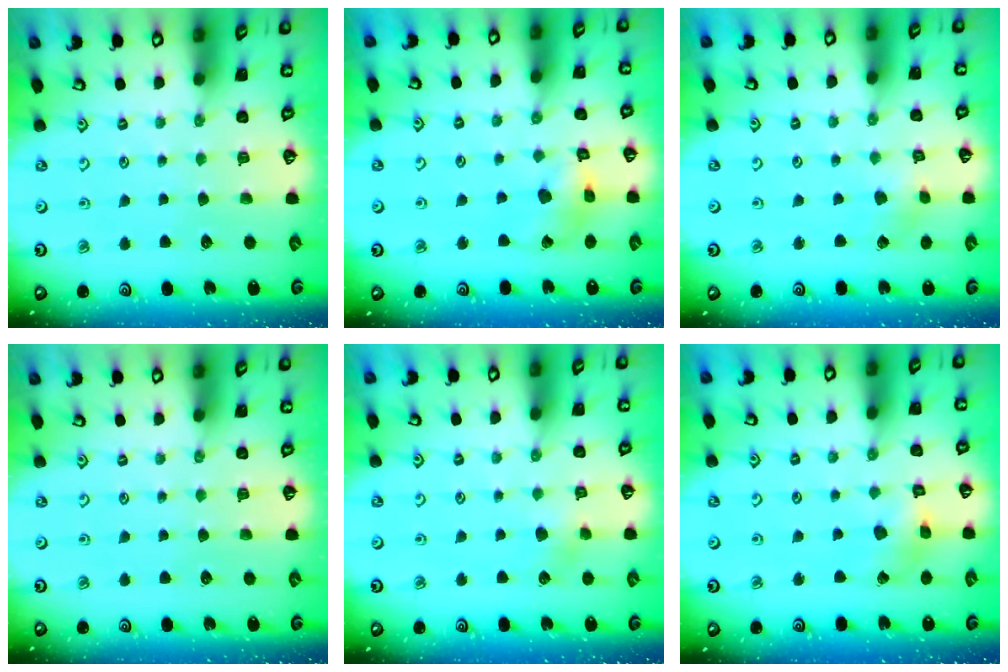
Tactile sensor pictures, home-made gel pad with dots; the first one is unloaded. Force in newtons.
{"total": 7.8, "press": 7.7, "slide": 0.9}
{"total": 2.0, "press": 2.0, "slide": 0.1}
{"total": 0.0}
{"total": 5.3, "press": 5.3, "slide": 0.8}
{"total": 5.2, "press": 5.2, "slide": 0.4}